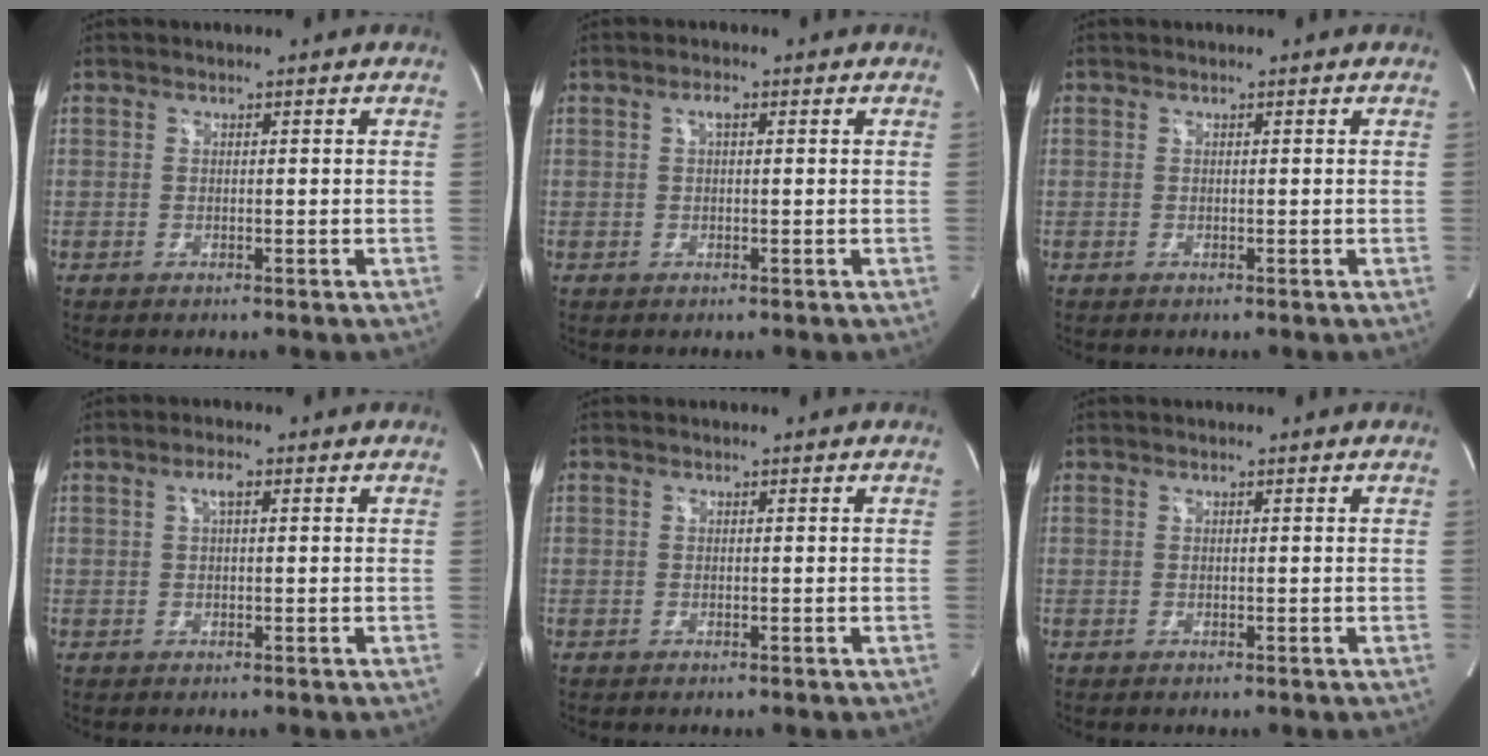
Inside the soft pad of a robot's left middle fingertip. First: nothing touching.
{"total": 1.3, "force": [0.4, 0.4, 1.2], "torque": [-0.019, 0.005, 0.005]}
{"total": 0.0}
{"total": 1.9, "force": [0.7, 0.5, 1.7], "torque": [-0.031, 0.006, 0.010]}
{"total": 0.0}
{"total": 0.0}